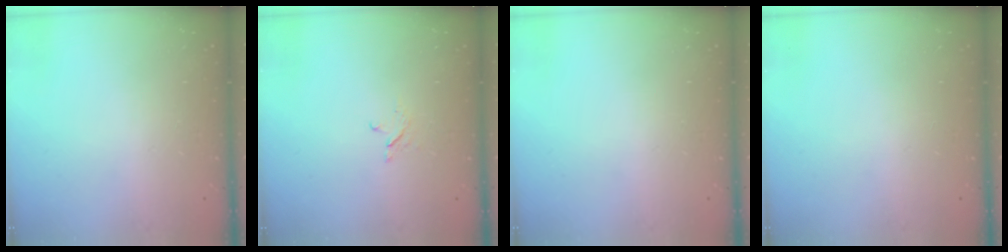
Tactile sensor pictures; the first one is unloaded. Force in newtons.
{"total": 2.6, "press": 2.6, "slide": 0.3}
{"total": 0.0}
{"total": 0.0}